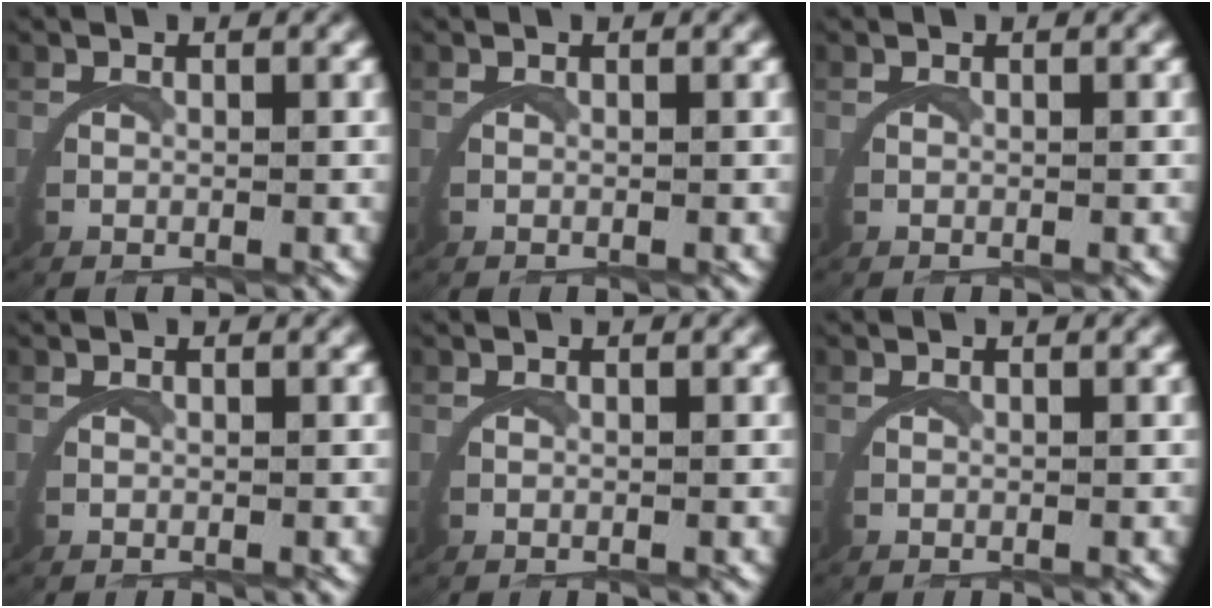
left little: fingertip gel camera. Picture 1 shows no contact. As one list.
[{"total": 0.0}, {"total": 0.0}, {"total": 0.0}, {"total": 0.0}, {"total": 0.0}]